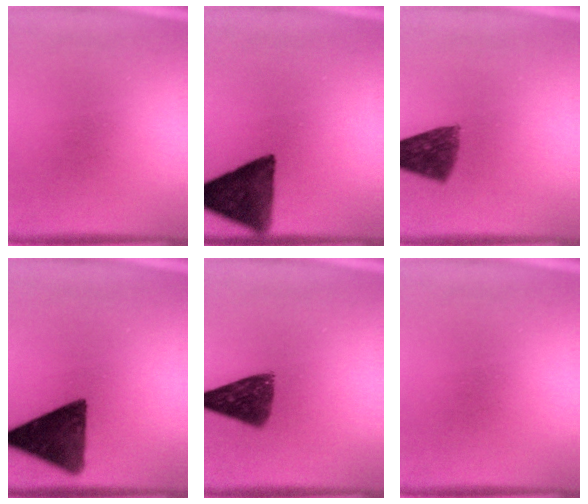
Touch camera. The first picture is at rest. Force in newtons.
{"total": 13.0}
{"total": 8.5}
{"total": 12.8}
{"total": 9.0}
{"total": 0.0}